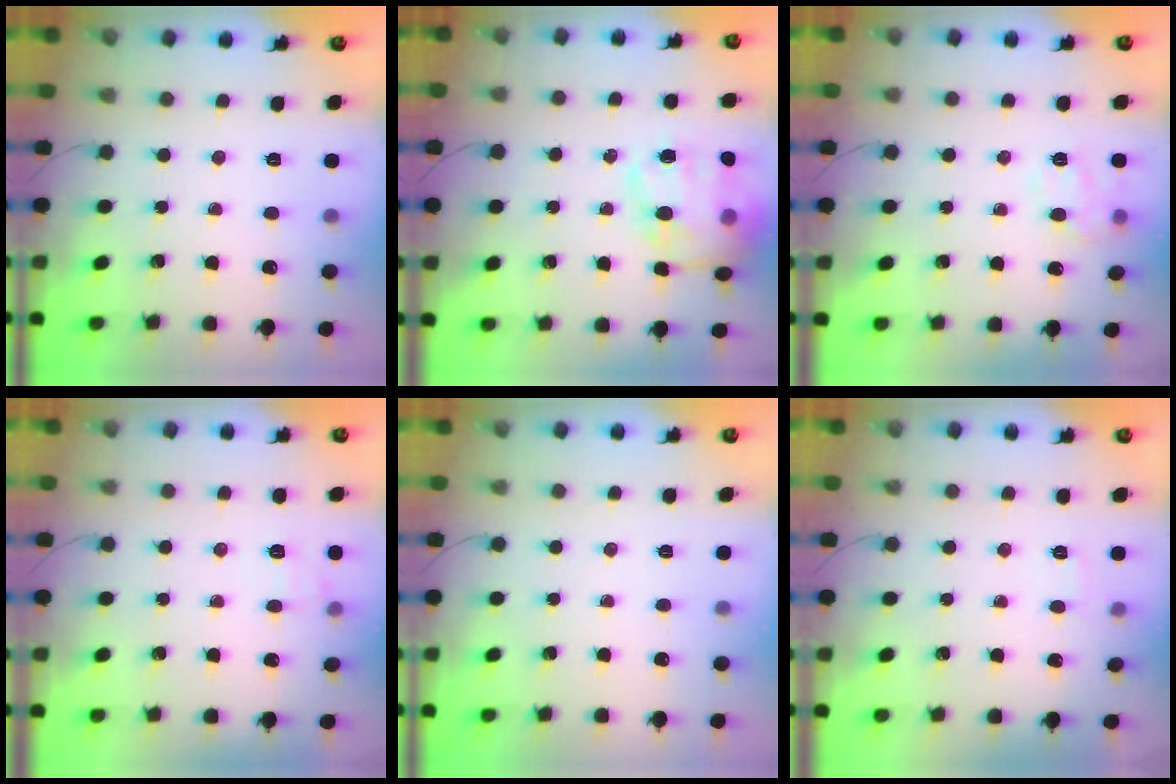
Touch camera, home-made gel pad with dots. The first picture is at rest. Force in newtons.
{"total": 17.2, "press": 17.0, "slide": 3.0}
{"total": 9.0, "press": 9.0, "slide": 0.3}
{"total": 6.3, "press": 6.0, "slide": 1.9}
{"total": 0.0}
{"total": 2.0, "press": 1.7, "slide": 1.0}